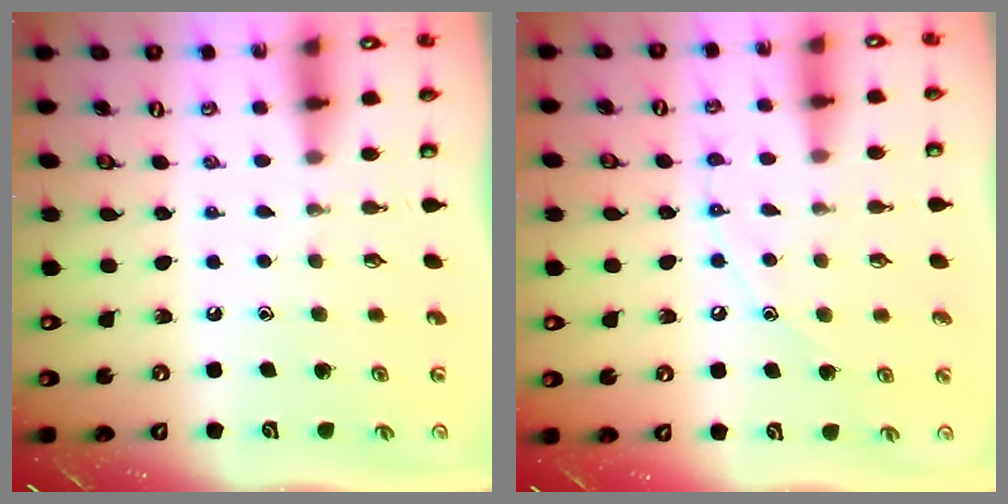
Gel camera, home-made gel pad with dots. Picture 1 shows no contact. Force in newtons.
{"total": 6.8, "press": 6.8, "slide": 0.6}